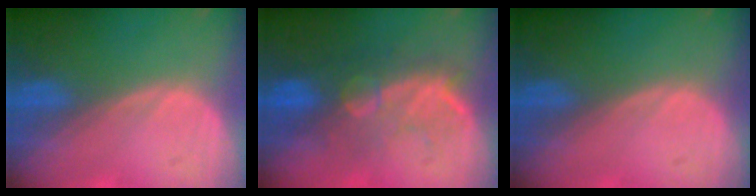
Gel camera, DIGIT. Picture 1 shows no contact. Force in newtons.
{"total": 9.6, "press": 8.7, "slide": 4.0}
{"total": 0.0}